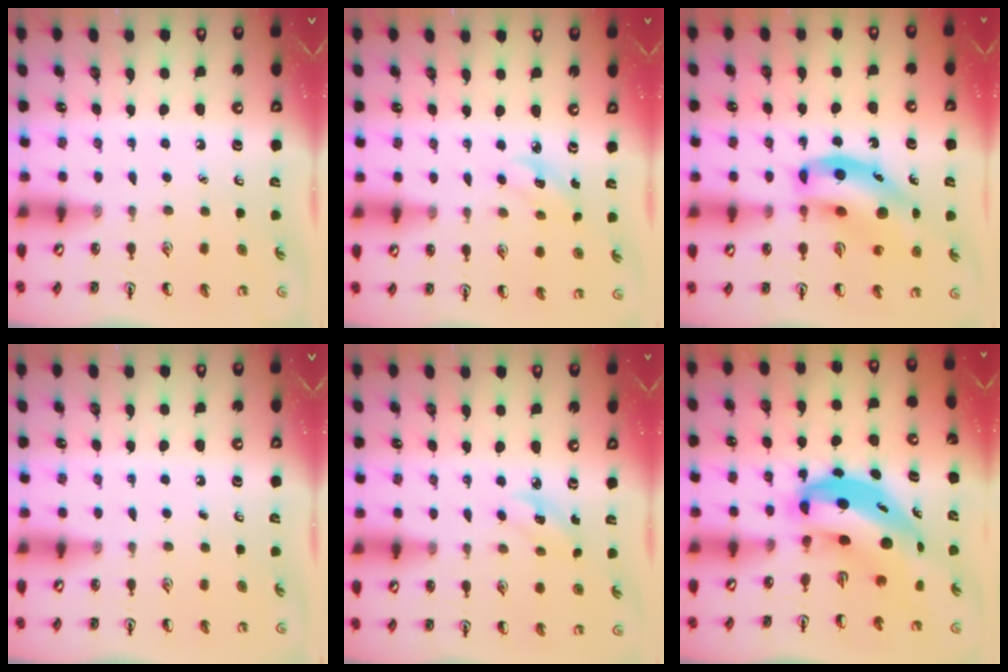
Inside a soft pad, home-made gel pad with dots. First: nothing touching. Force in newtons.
{"total": 2.7, "press": 2.6, "slide": 0.9}
{"total": 15.2, "press": 14.6, "slide": 4.0}
{"total": 0.0}
{"total": 2.9, "press": 2.8, "slide": 0.9}
{"total": 8.8, "press": 8.4, "slide": 2.5}